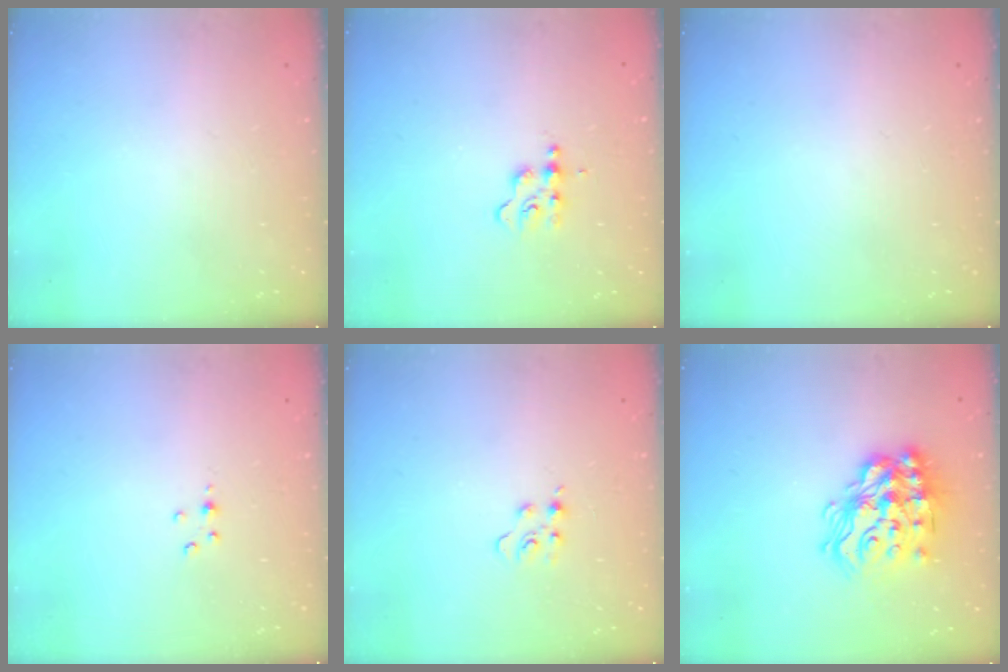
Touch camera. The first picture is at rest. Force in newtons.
{"total": 2.8, "press": 2.8, "slide": 0.3}
{"total": 0.0}
{"total": 2.0, "press": 2.0, "slide": 0.3}
{"total": 3.9, "press": 3.9, "slide": 0.5}
{"total": 19.7, "press": 19.7, "slide": 1.5}